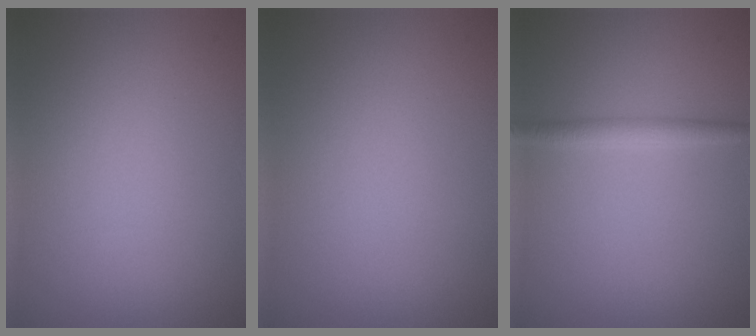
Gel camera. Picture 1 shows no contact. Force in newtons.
{"total": 0.0}
{"total": 1.8, "press": 1.8, "slide": 0.0}